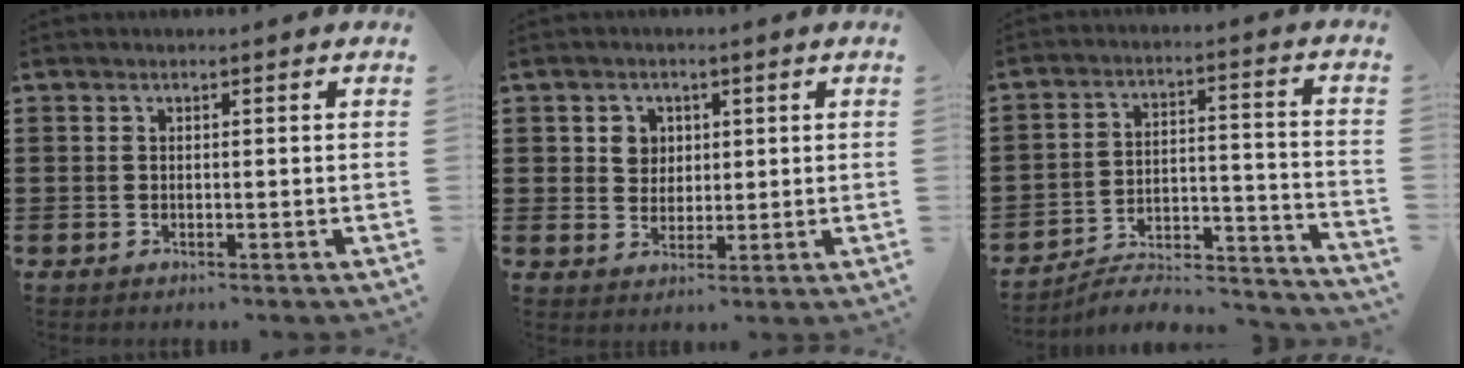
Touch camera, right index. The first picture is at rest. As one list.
[{"total": 3.6, "force": [1.0, 3.2, 1.3], "torque": [-0.030, 0.009, 0.015]}, {"total": 4.1, "force": [-3.7, 1.1, 1.4], "torque": [-0.028, -0.006, -0.079]}]